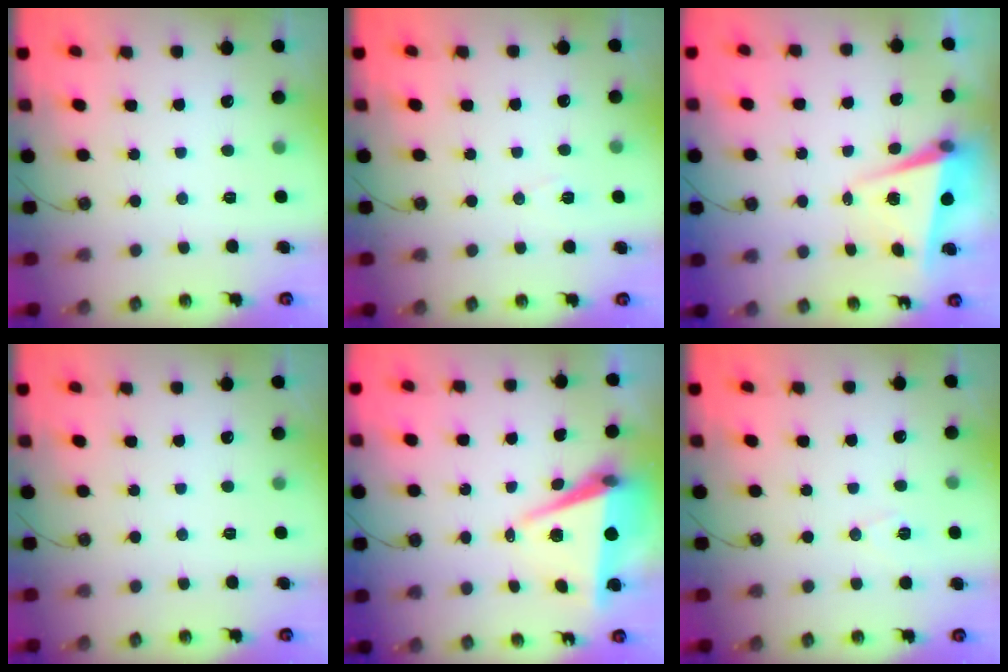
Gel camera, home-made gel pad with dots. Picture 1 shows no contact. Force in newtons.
{"total": 6.3, "press": 4.4, "slide": 4.5}
{"total": 5.5, "press": 5.4, "slide": 0.8}
{"total": 0.0}
{"total": 7.9, "press": 6.7, "slide": 4.2}
{"total": 8.3, "press": 7.1, "slide": 4.3}